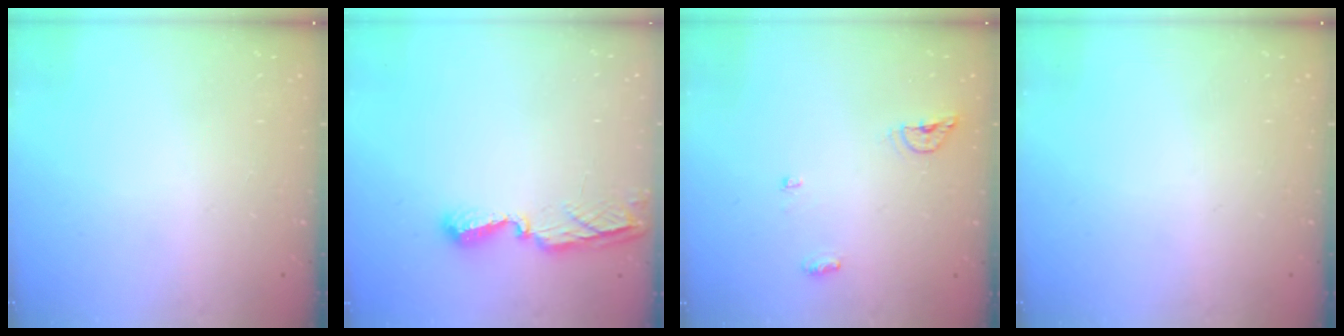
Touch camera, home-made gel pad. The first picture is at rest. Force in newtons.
{"total": 8.0, "press": 7.9, "slide": 1.0}
{"total": 5.9, "press": 5.8, "slide": 1.0}
{"total": 0.0}